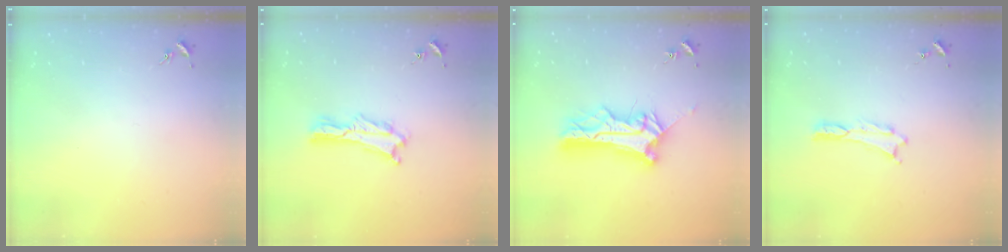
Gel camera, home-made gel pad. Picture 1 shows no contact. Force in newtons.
{"total": 2.1, "press": 2.1, "slide": 0.3}
{"total": 9.3, "press": 9.3, "slide": 0.7}
{"total": 0.0}